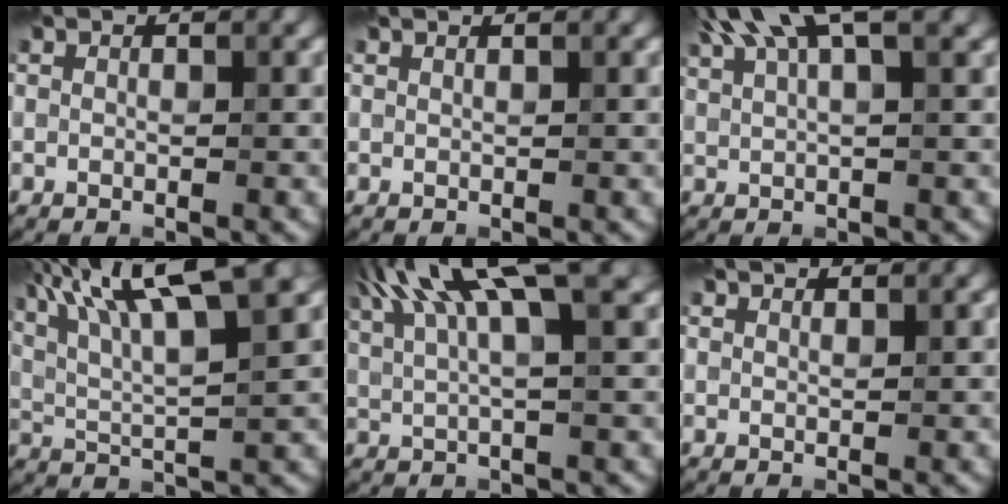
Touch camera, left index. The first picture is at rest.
{"total": 0.7, "force": [0.6, 0.1, 0.3], "torque": [0.000, -0.002, 0.005]}
{"total": 7.0, "force": [4.6, 1.6, 5.0], "torque": [-0.081, 0.020, 0.076]}
{"total": 11.8, "force": [6.2, 3.0, 9.6], "torque": [-0.166, 0.028, 0.098]}
{"total": 9.8, "force": [4.8, 2.4, 8.2], "torque": [-0.145, 0.019, 0.083]}
{"total": 1.5, "force": [1.5, 0.2, 0.4], "torque": [-0.006, -0.002, 0.018]}